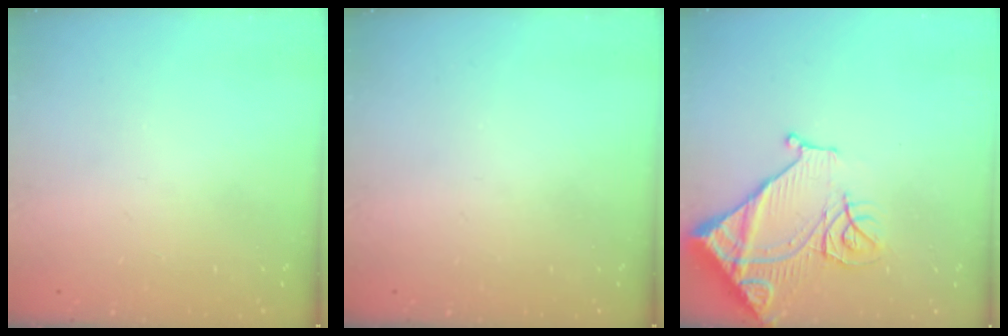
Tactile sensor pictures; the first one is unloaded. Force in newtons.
{"total": 0.0}
{"total": 16.3, "press": 16.2, "slide": 1.9}